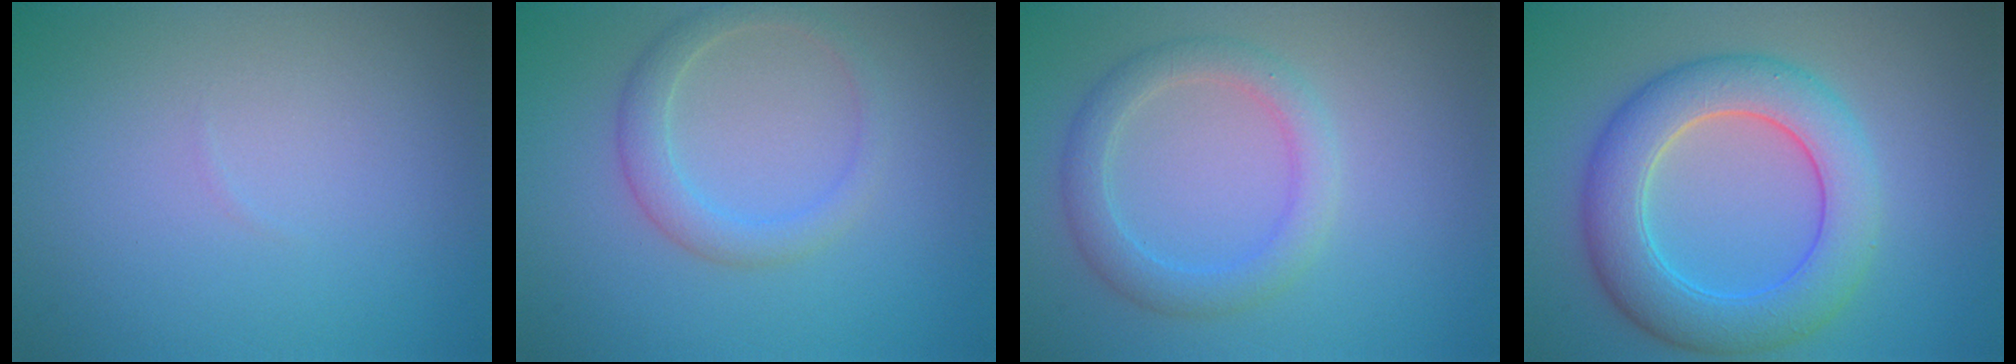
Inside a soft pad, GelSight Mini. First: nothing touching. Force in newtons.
{"total": 2.5, "press": 2.5, "slide": 0.0}
{"total": 3.1, "press": 3.1, "slide": 0.0}
{"total": 7.3, "press": 7.3, "slide": 0.4}